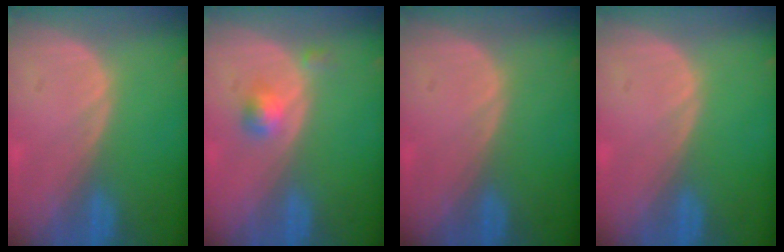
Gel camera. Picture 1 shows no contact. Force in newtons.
{"total": 2.6, "press": 2.4, "slide": 1.1}
{"total": 0.0}
{"total": 0.0}